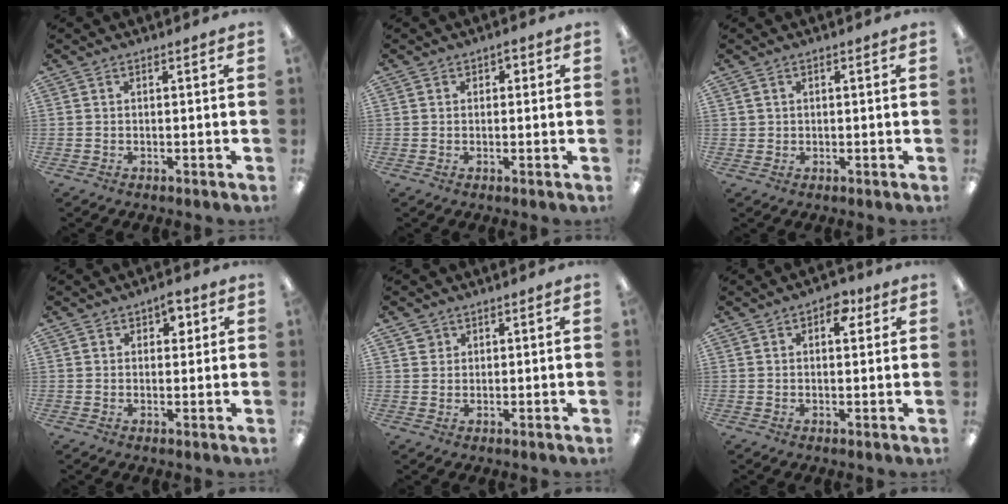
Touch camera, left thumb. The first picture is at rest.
{"total": 1.6, "force": [0.6, 1.4, 0.6], "torque": [-0.012, 0.005, 0.009]}
{"total": 1.2, "force": [0.5, 1.1, 0.1], "torque": [-0.003, 0.003, 0.009]}
{"total": 3.8, "force": [1.8, 2.7, 2.1], "torque": [-0.020, -0.003, 0.027]}
{"total": 2.5, "force": [1.5, 1.9, 0.2], "torque": [-0.001, -0.002, 0.028]}
{"total": 5.3, "force": [2.4, 3.1, 3.5], "torque": [-0.033, -0.006, 0.036]}